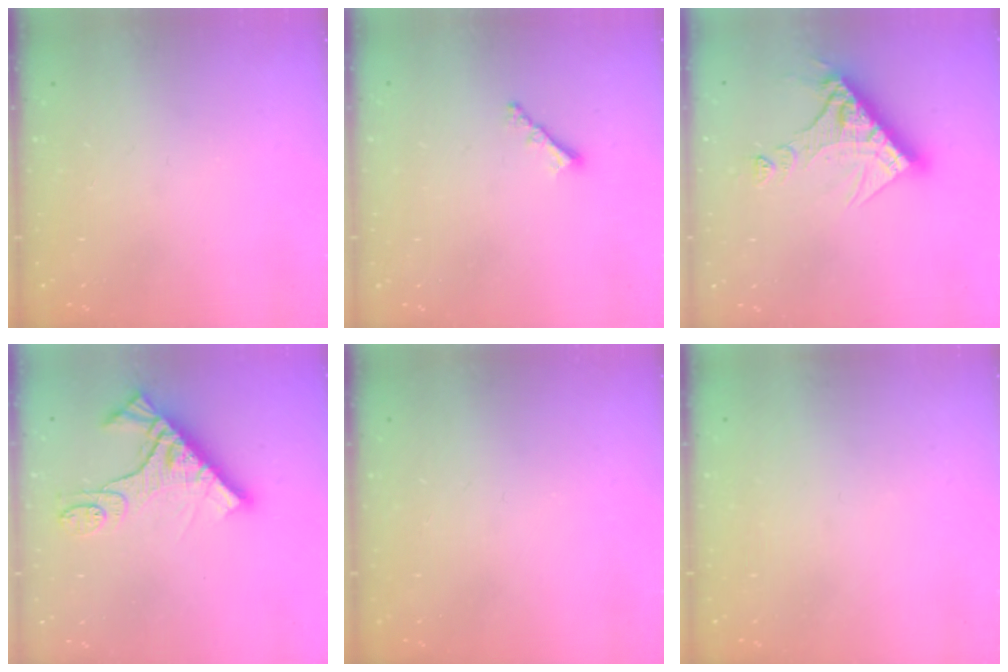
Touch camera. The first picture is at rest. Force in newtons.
{"total": 2.2, "press": 2.2, "slide": 0.5}
{"total": 13.4, "press": 13.4, "slide": 1.3}
{"total": 13.6, "press": 13.5, "slide": 1.5}
{"total": 0.0}
{"total": 1.6, "press": 1.6, "slide": 0.2}